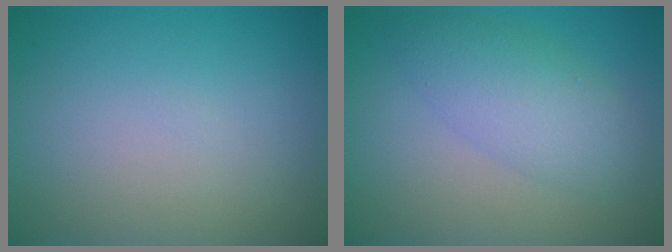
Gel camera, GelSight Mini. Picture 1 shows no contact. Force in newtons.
{"total": 4.2, "press": 4.2, "slide": 0.1}